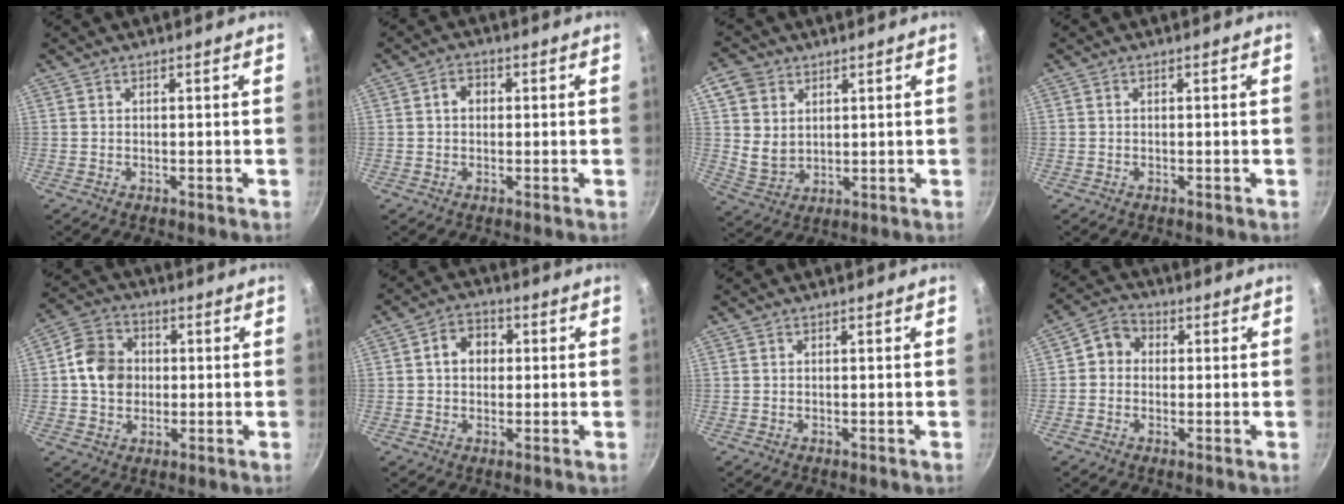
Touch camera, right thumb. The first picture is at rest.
{"total": 3.0, "force": [0.4, 2.4, 1.8], "torque": [-0.014, 0.008, 0.003]}
{"total": 7.7, "force": [2.6, 6.4, 3.6], "torque": [-0.044, -0.017, 0.056]}
{"total": 0.0}
{"total": 9.4, "force": [0.5, 7.9, 5.1], "torque": [-0.068, 0.013, -0.004]}
{"total": 6.1, "force": [0.9, 4.9, 3.6], "torque": [-0.028, 0.013, 0.005]}
{"total": 0.0}
{"total": 5.3, "force": [0.2, 4.7, 2.5], "torque": [-0.020, 0.012, -0.015]}